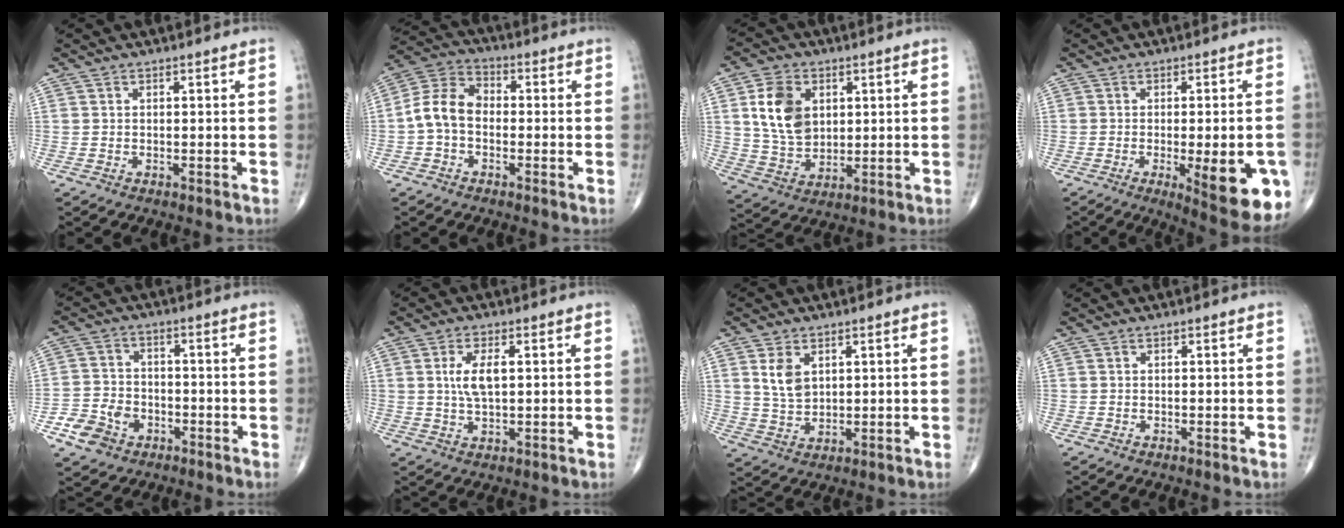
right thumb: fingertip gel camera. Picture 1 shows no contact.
{"total": 8.4, "force": [-1.3, 6.0, 5.7], "torque": [-0.098, 0.030, -0.041]}
{"total": 11.2, "force": [2.9, 8.0, 7.4], "torque": [-0.117, -0.011, 0.062]}
{"total": 14.8, "force": [-4.5, 4.5, 13.4], "torque": [-0.136, -0.001, -0.041]}
{"total": 7.9, "force": [-3.9, 6.1, 3.2], "torque": [-0.043, 0.025, -0.069]}
{"total": 5.7, "force": [1.1, 2.5, 5.0], "torque": [-0.100, -0.001, 0.022]}
{"total": 5.4, "force": [2.1, 3.4, 3.6], "torque": [-0.058, -0.012, 0.048]}
{"total": 0.0}